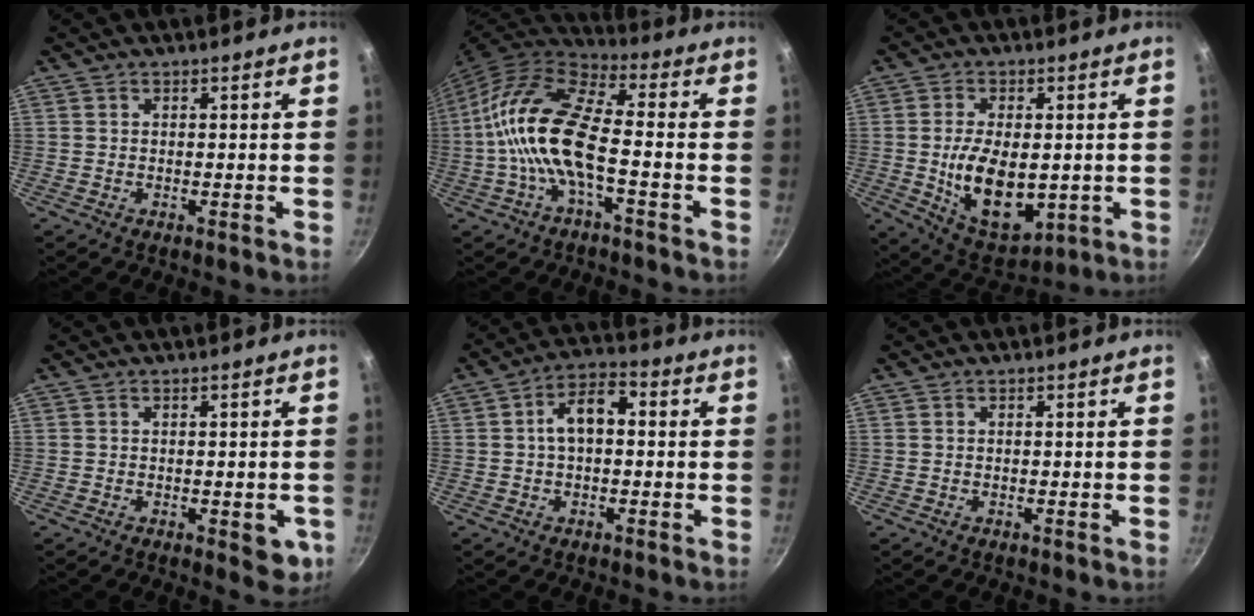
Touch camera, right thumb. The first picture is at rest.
{"total": 16.0, "force": [-2.7, 6.2, 14.5], "torque": [-0.283, 0.038, -0.069]}
{"total": 14.2, "force": [-1.0, 8.2, 11.5], "torque": [-0.176, -0.012, 0.002]}
{"total": 5.0, "force": [-1.4, 2.4, 4.2], "torque": [-0.036, -0.002, -0.015]}
{"total": 7.7, "force": [0.5, 4.6, 6.1], "torque": [-0.087, 0.027, 0.000]}
{"total": 0.0}